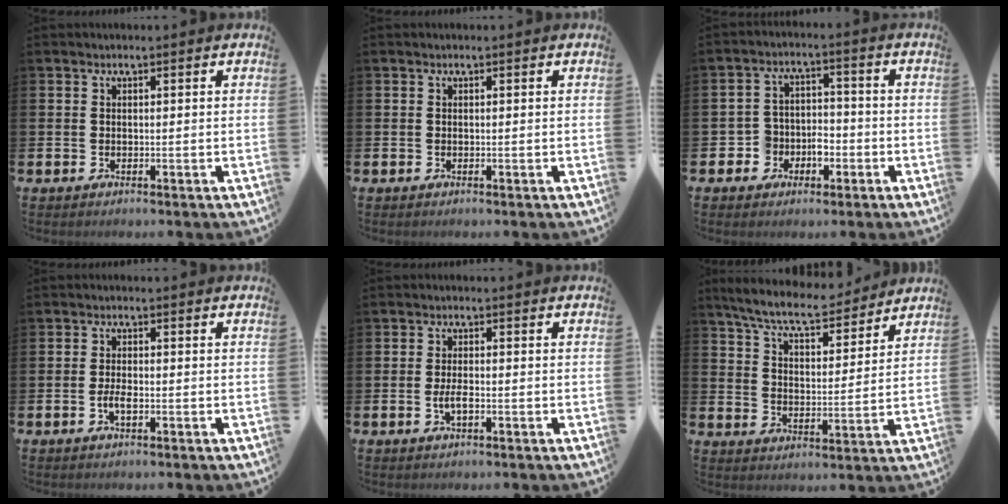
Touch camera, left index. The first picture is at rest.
{"total": 0.0}
{"total": 4.2, "force": [-1.7, 3.8, 0.6], "torque": [-0.033, 0.008, -0.037]}
{"total": 2.0, "force": [-0.7, 0.8, 1.7], "torque": [-0.038, 0.003, -0.011]}
{"total": 2.4, "force": [-0.7, 0.9, 2.1], "torque": [-0.045, 0.003, -0.011]}
{"total": 8.0, "force": [7.5, 1.0, 2.7], "torque": [-0.085, -0.042, 0.133]}